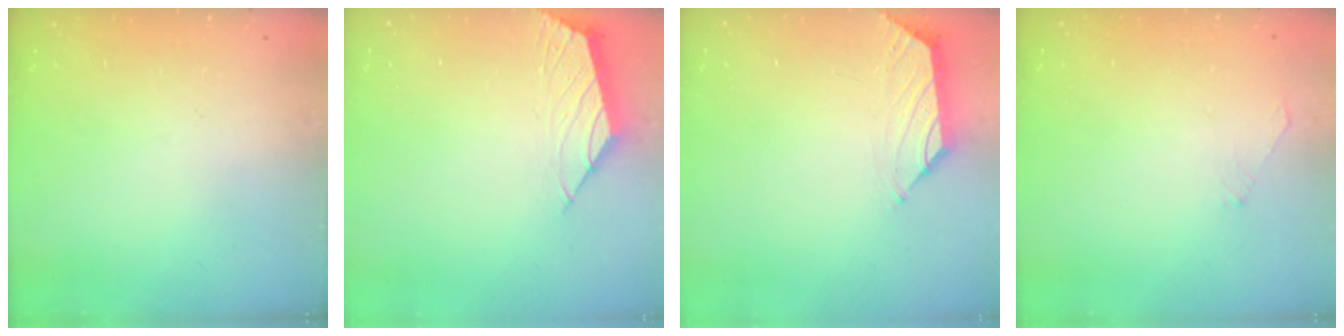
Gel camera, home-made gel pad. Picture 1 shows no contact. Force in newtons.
{"total": 1.4, "press": 1.3, "slide": 0.5}
{"total": 0.0}
{"total": 1.8, "press": 1.8, "slide": 0.4}